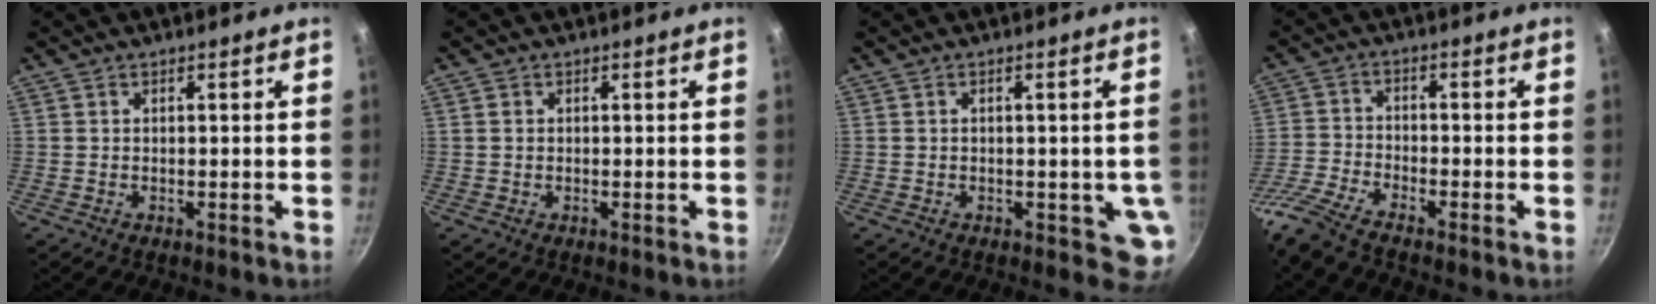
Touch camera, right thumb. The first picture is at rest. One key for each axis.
{"total": 0.8, "fx": 0.2, "fy": 0.7, "fz": 0.2, "tx": -0.001, "ty": 0.001, "tz": 0.004}
{"total": 5.4, "fx": -0.8, "fy": 2.7, "fz": 4.6, "tx": -0.034, "ty": -0.003, "tz": -0.008}
{"total": 7.4, "fx": -6.2, "fy": 1.1, "fz": 3.9, "tx": -0.095, "ty": 0.028, "tz": -0.140}